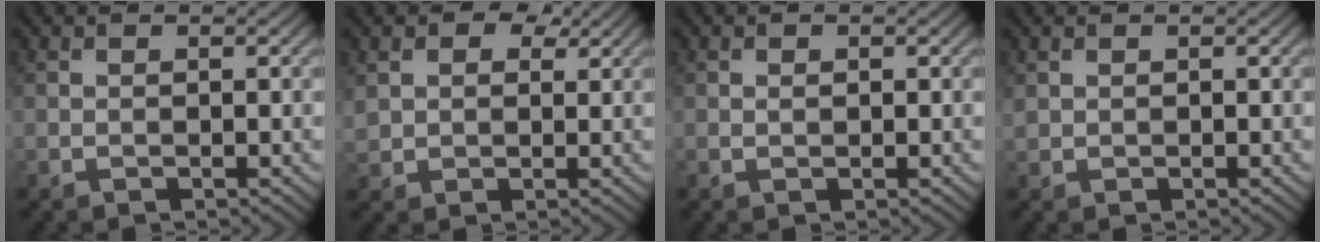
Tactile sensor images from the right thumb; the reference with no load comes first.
{"total": 6.1, "force": [3.0, 4.6, 2.6], "torque": [-0.088, 0.008, 0.054]}
{"total": 0.5, "force": [0.1, 0.4, 0.4], "torque": [-0.005, -0.001, 0.001]}
{"total": 0.9, "force": [0.5, 0.7, 0.3], "torque": [-0.011, -0.002, 0.016]}